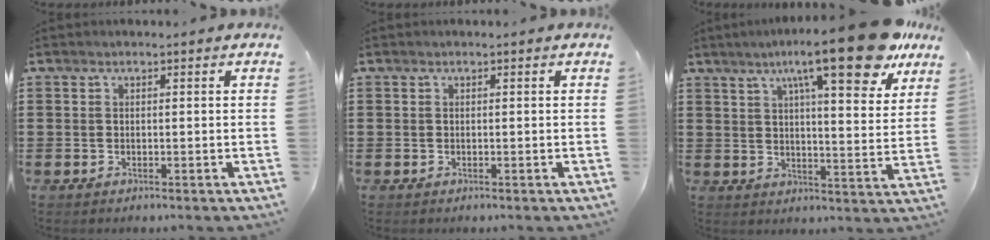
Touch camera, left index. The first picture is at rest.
{"total": 0.0}
{"total": 15.1, "force": [9.8, 2.1, 11.3], "torque": [-0.183, -0.033, 0.151]}